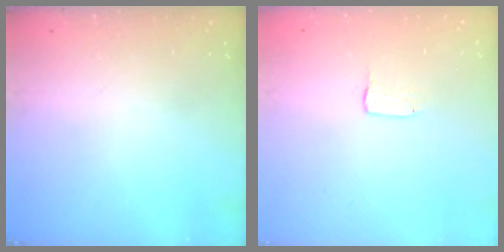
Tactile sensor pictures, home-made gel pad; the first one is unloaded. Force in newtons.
{"total": 1.0, "press": 1.0, "slide": 0.1}